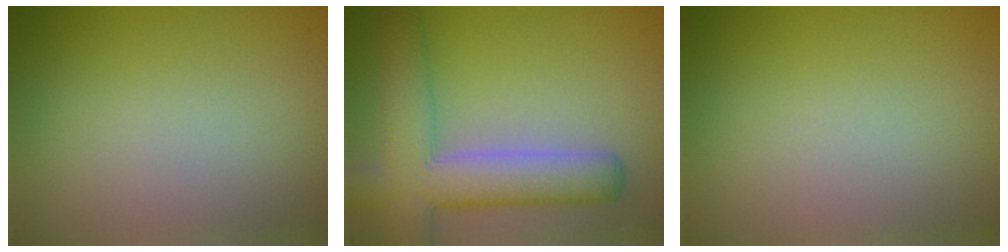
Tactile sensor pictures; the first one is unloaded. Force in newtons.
{"total": 8.4, "press": 8.3, "slide": 0.6}
{"total": 0.0}